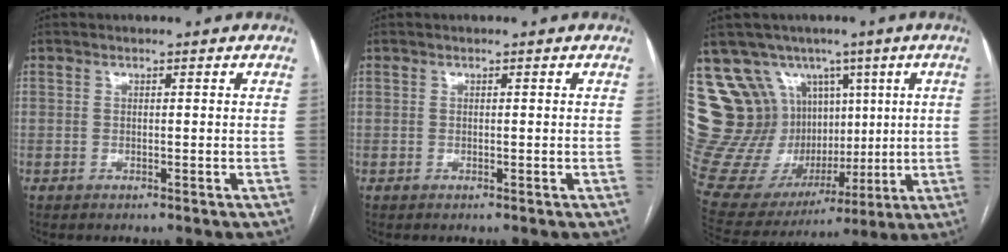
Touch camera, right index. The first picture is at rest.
{"total": 0.0}
{"total": 21.2, "force": [8.1, 17.9, 8.1], "torque": [-0.174, 0.080, 0.185]}